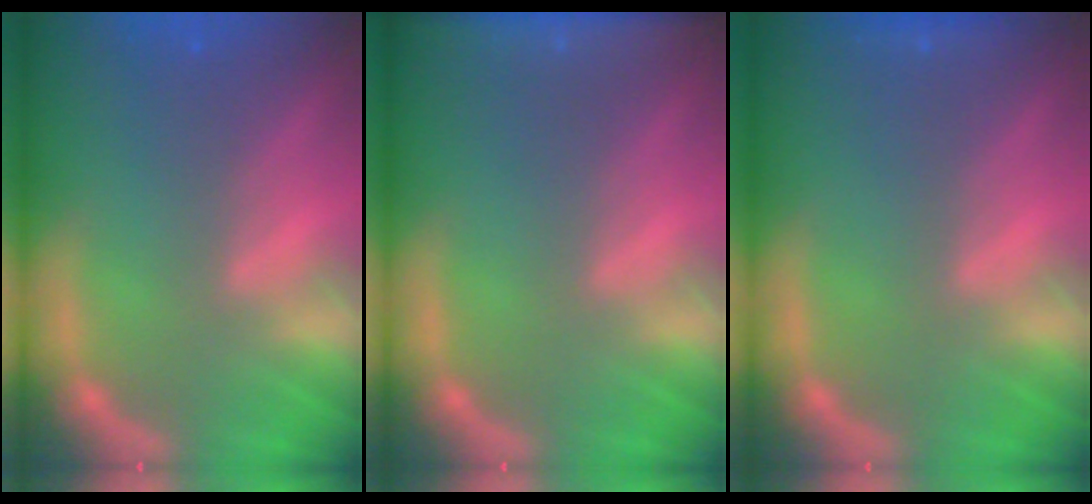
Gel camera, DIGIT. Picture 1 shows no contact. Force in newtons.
{"total": 5.5}
{"total": 0.9}